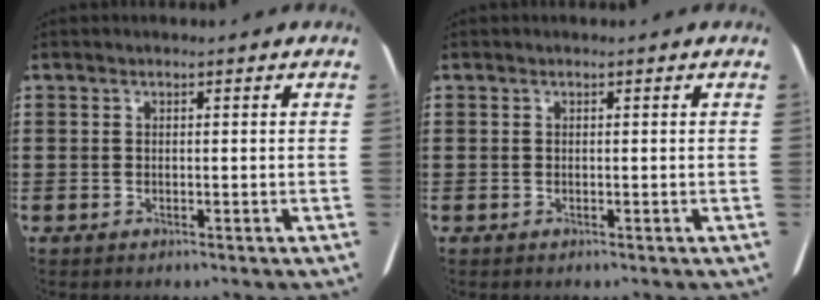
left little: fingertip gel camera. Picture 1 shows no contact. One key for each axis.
{"total": 0.0}